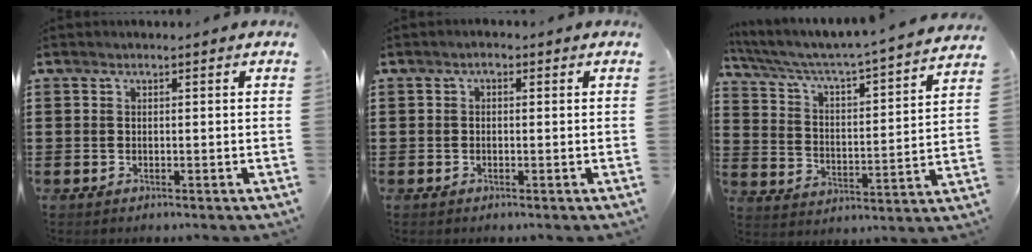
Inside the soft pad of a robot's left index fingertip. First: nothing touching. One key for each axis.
{"total": 1.1, "fx": -0.3, "fy": 0.7, "fz": 0.8, "tx": -0.017, "ty": 0.003, "tz": -0.006}
{"total": 3.6, "fx": 3.2, "fy": 0.1, "fz": 1.6, "tx": -0.051, "ty": -0.039, "tz": 0.040}